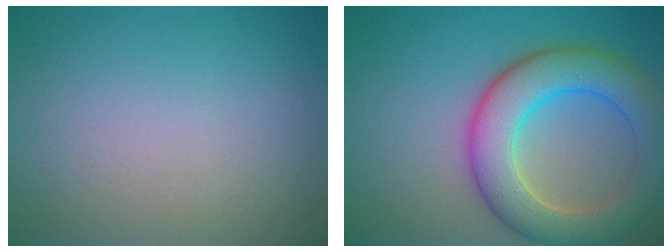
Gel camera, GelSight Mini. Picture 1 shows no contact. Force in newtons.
{"total": 8.3, "press": 8.3, "slide": 0.5}